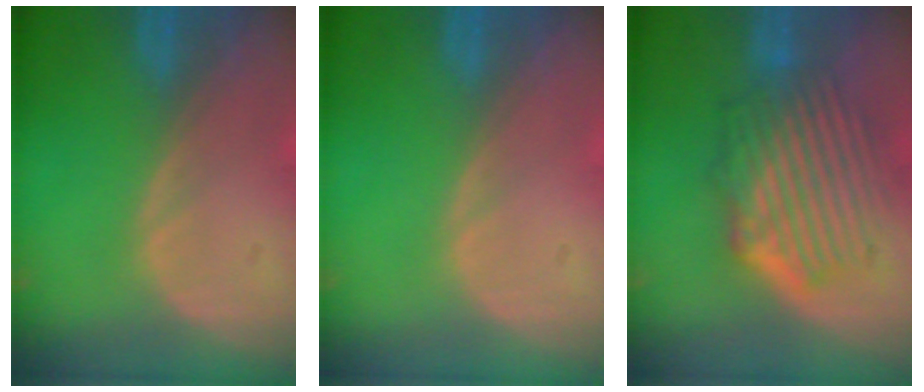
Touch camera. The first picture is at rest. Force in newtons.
{"total": 0.0}
{"total": 9.6, "press": 8.5, "slide": 4.5}